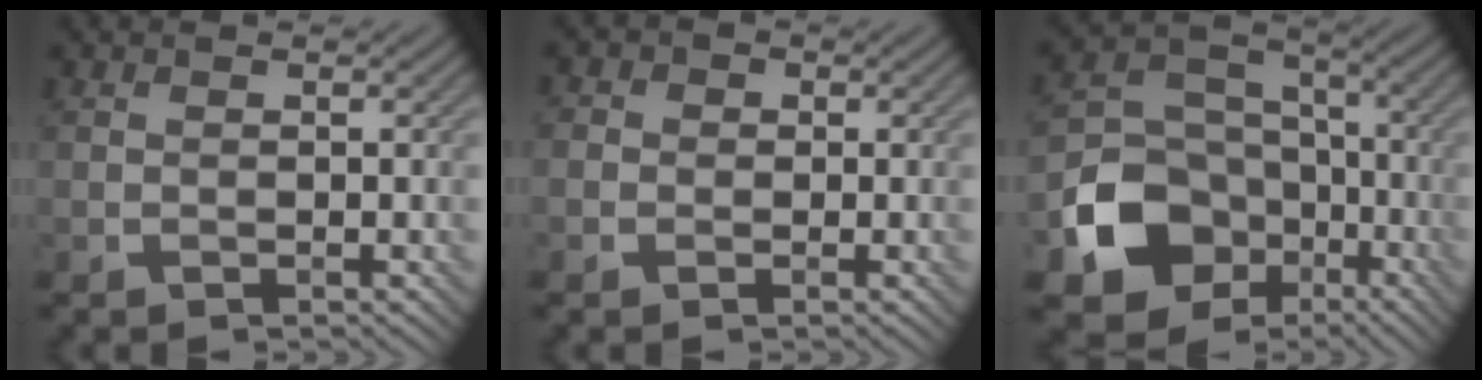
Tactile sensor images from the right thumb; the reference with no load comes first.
{"total": 2.7, "force": [0.1, 2.5, 0.8], "torque": [-0.014, 0.005, -0.020]}
{"total": 12.1, "force": [-5.1, 9.6, 5.4], "torque": [-0.127, -0.027, -0.100]}